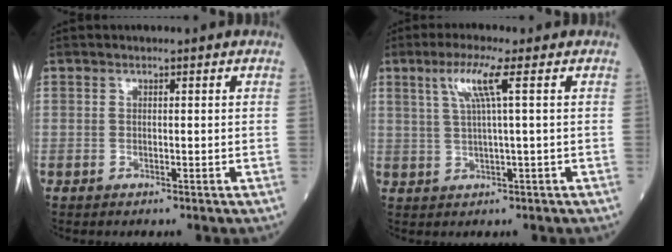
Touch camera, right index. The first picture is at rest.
{"total": 5.3, "force": [2.1, -0.6, 4.9], "torque": [-0.100, 0.007, 0.042]}